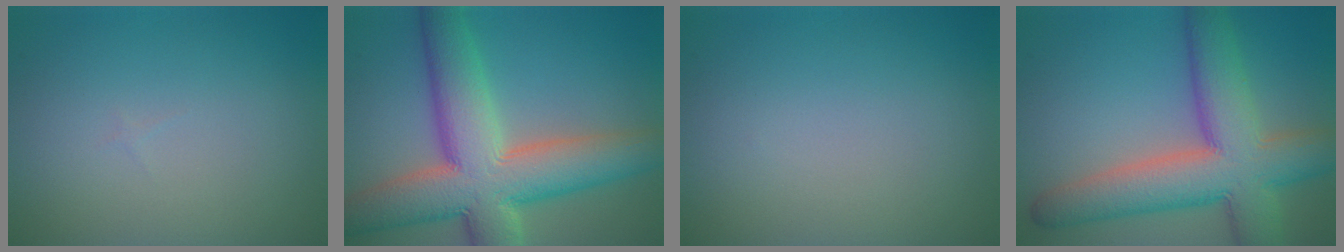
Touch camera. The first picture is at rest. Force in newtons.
{"total": 11.5, "press": 11.4, "slide": 1.1}
{"total": 0.0}
{"total": 10.0, "press": 10.0, "slide": 0.4}